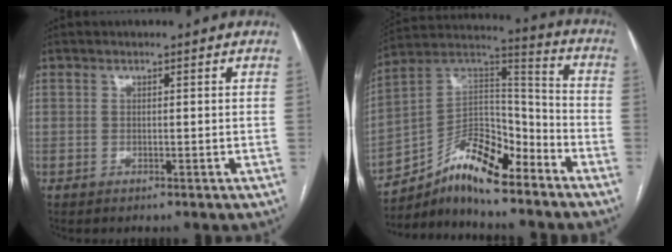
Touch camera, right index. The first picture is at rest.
{"total": 14.3, "force": [-10.8, 3.8, 8.6], "torque": [-0.143, 0.038, -0.188]}